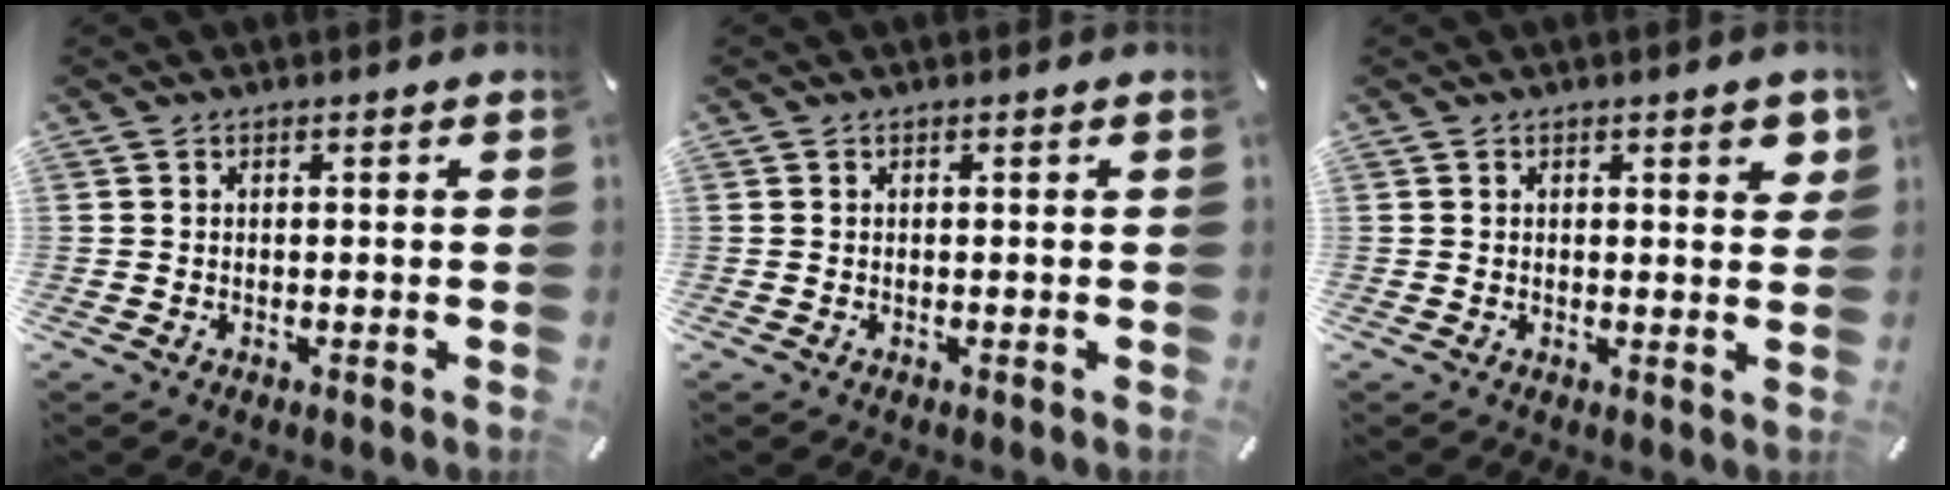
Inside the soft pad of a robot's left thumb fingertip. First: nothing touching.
{"total": 0.0}
{"total": 3.1, "force": [1.5, 1.2, 2.4], "torque": [-0.026, -0.007, 0.020]}